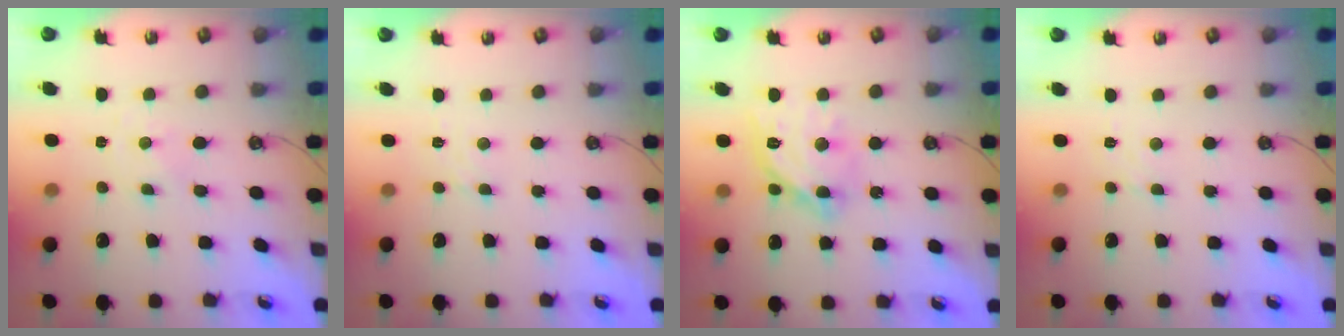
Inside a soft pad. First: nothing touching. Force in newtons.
{"total": 1.6, "press": 1.5, "slide": 0.5}
{"total": 14.3, "press": 14.2, "slide": 0.9}
{"total": 1.8, "press": 1.7, "slide": 0.6}